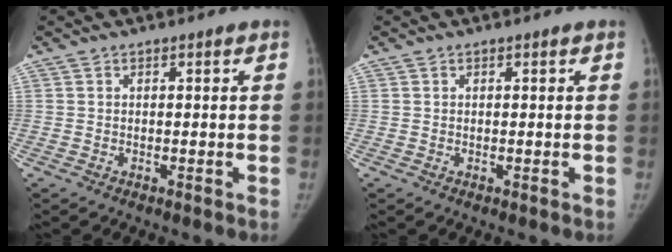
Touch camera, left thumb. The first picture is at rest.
{"total": 0.0}